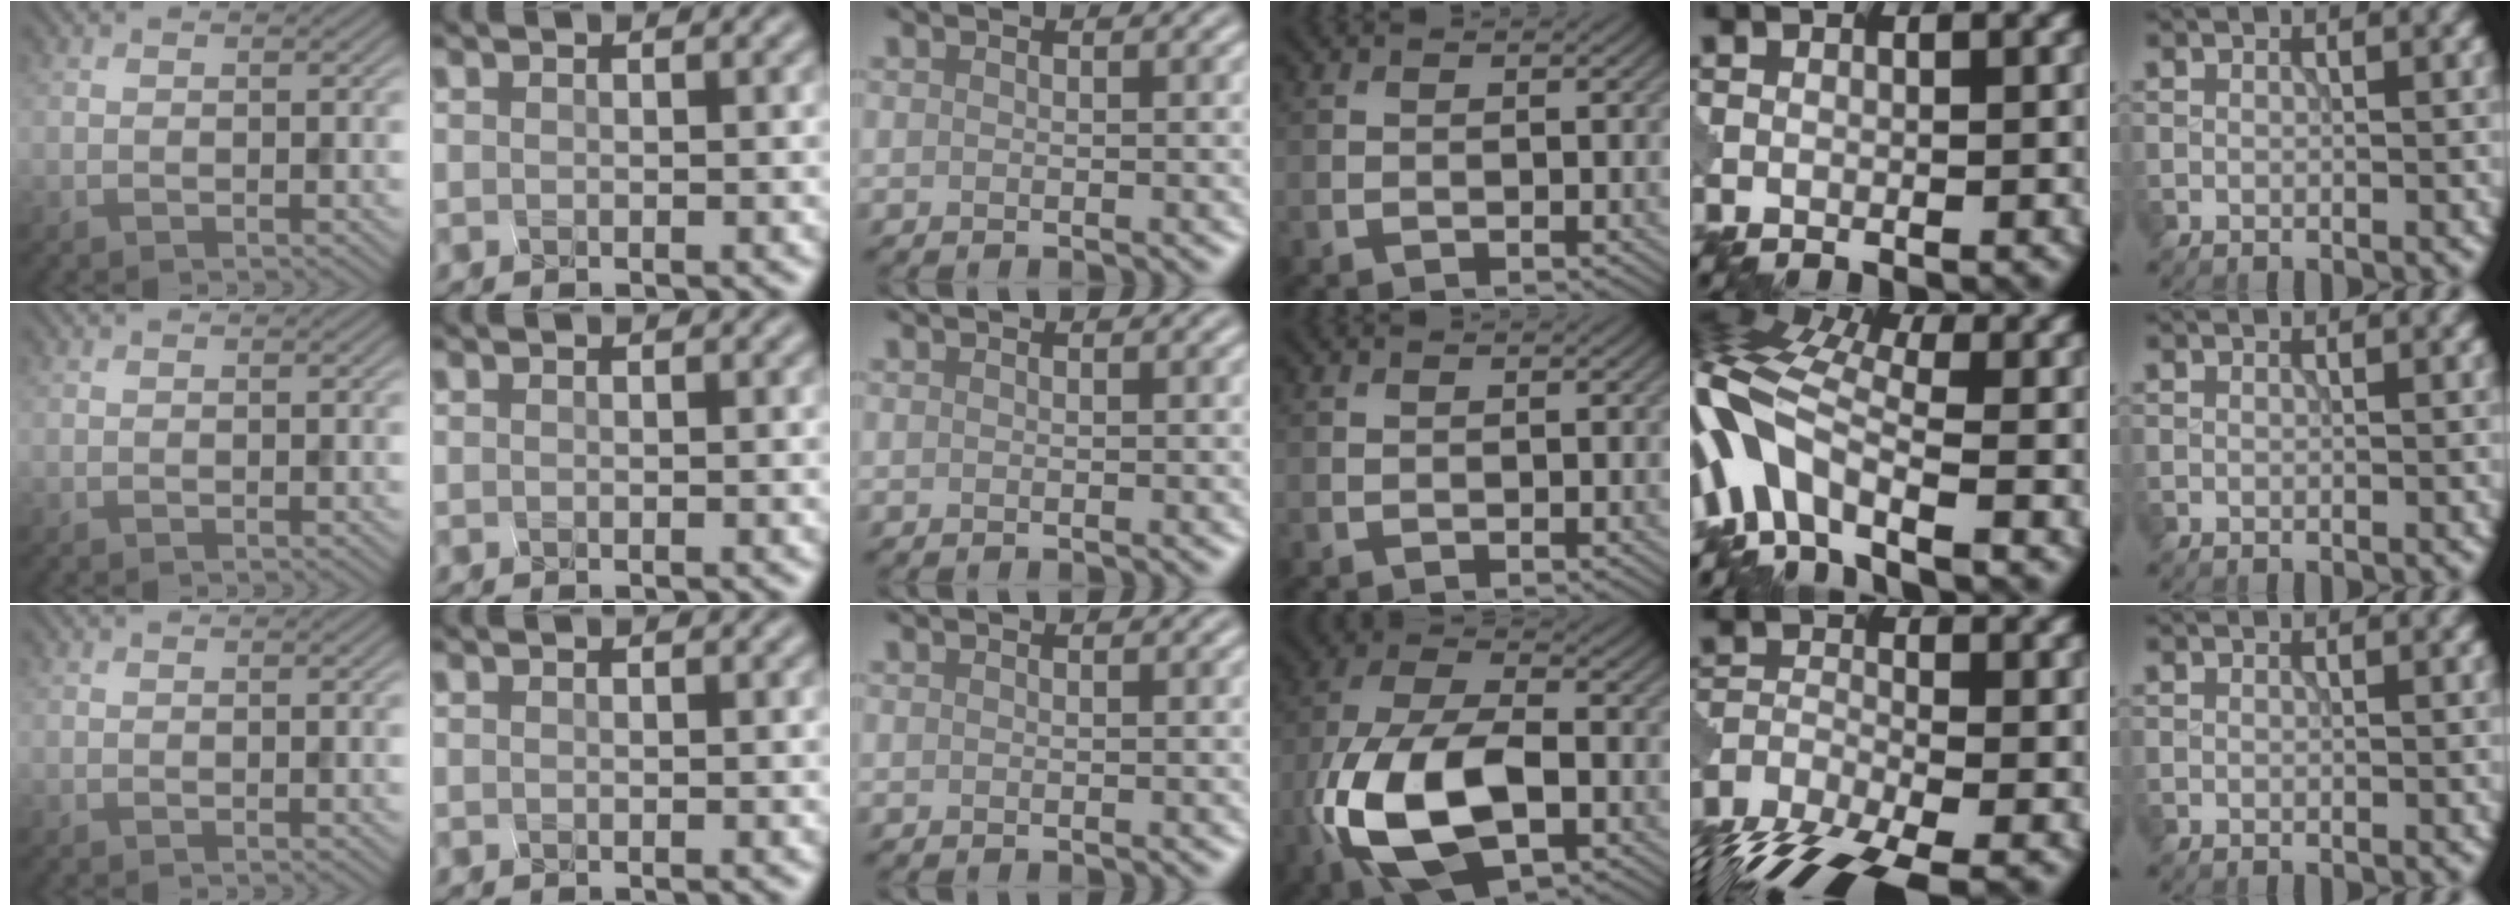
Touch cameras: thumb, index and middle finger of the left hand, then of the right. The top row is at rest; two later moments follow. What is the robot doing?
{"motion": "squeeze", "object": "clothespin"}